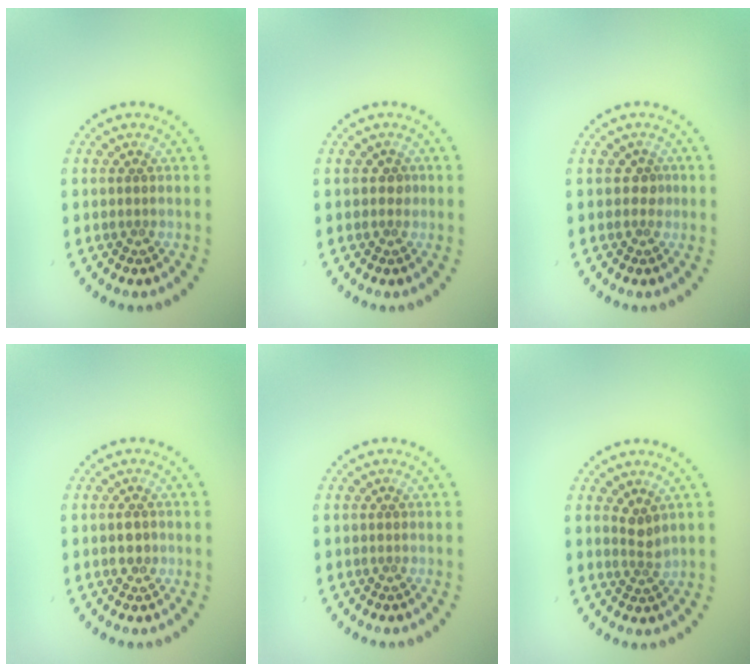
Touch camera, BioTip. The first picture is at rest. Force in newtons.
{"total": 0.8, "press": 0.7, "slide": 0.4}
{"total": 1.1, "press": 0.8, "slide": 0.6}
{"total": 1.3, "press": 1.3, "slide": 0.1}
{"total": 0.0}
{"total": 1.6, "press": 1.1, "slide": 1.1}